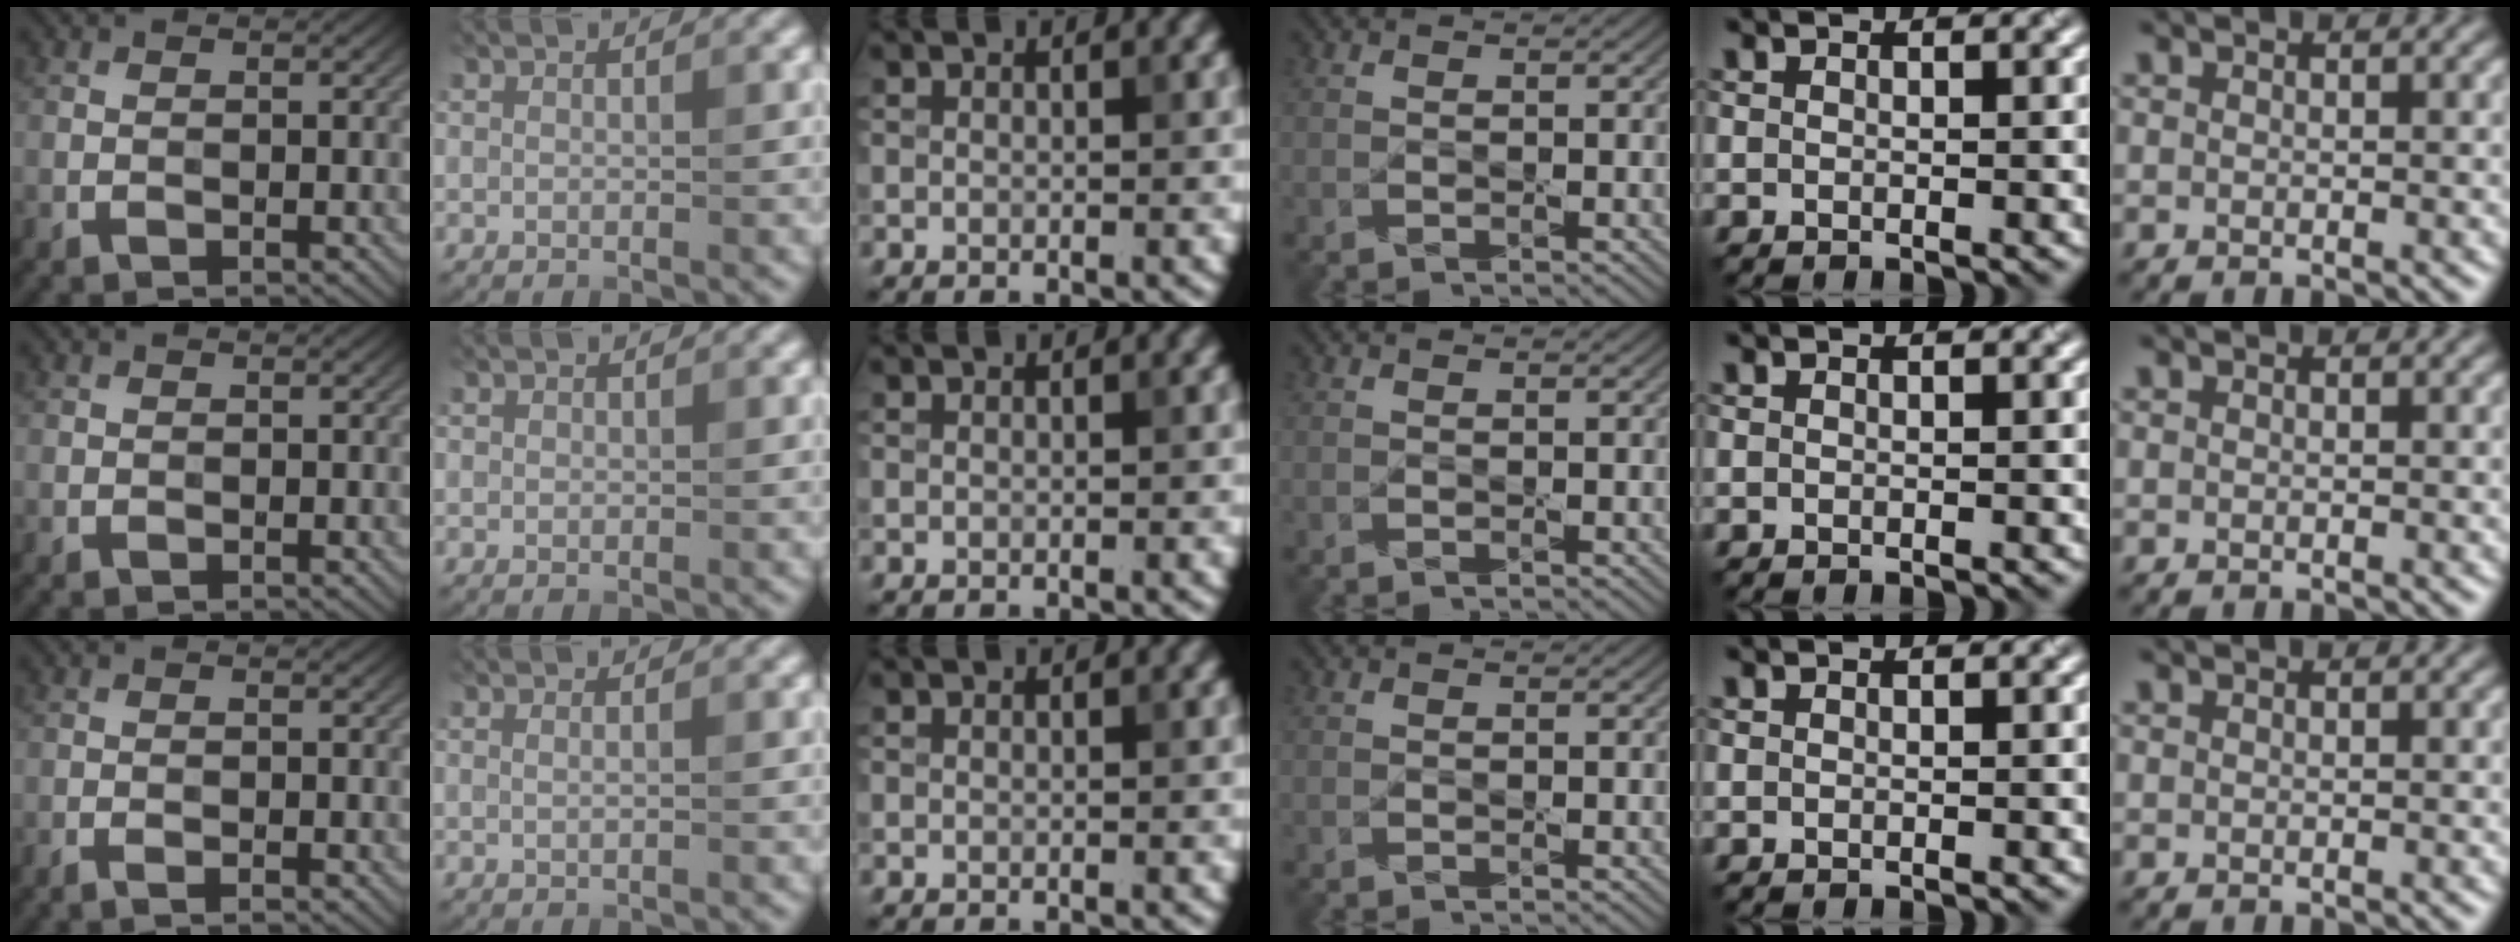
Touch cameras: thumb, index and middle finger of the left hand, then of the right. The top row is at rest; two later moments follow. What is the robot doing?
{"motion": "wipe", "object": "whiteboard"}